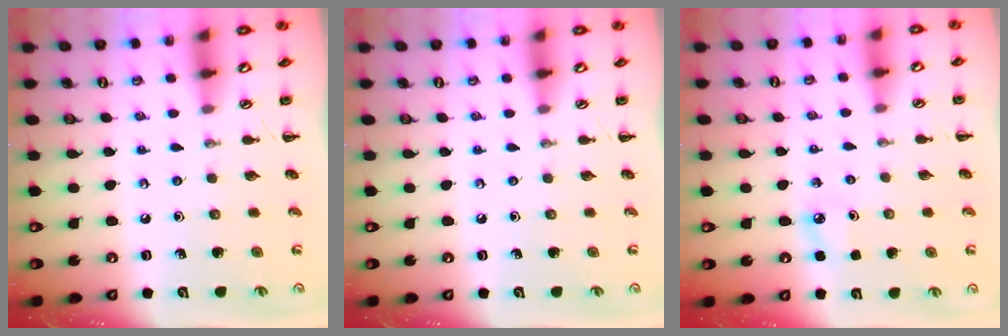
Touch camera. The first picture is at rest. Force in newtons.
{"total": 0.0}
{"total": 3.9, "press": 3.7, "slide": 1.3}